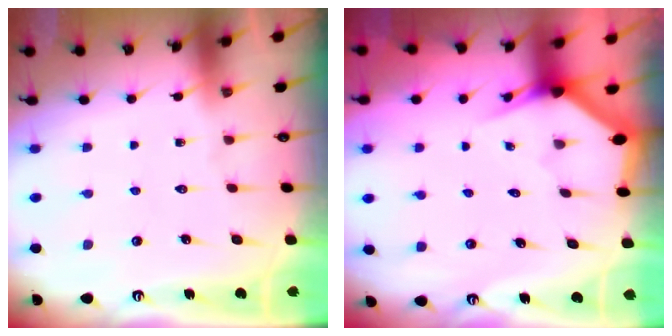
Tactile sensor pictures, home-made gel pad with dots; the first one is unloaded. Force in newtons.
{"total": 2.8, "press": 2.8, "slide": 0.2}